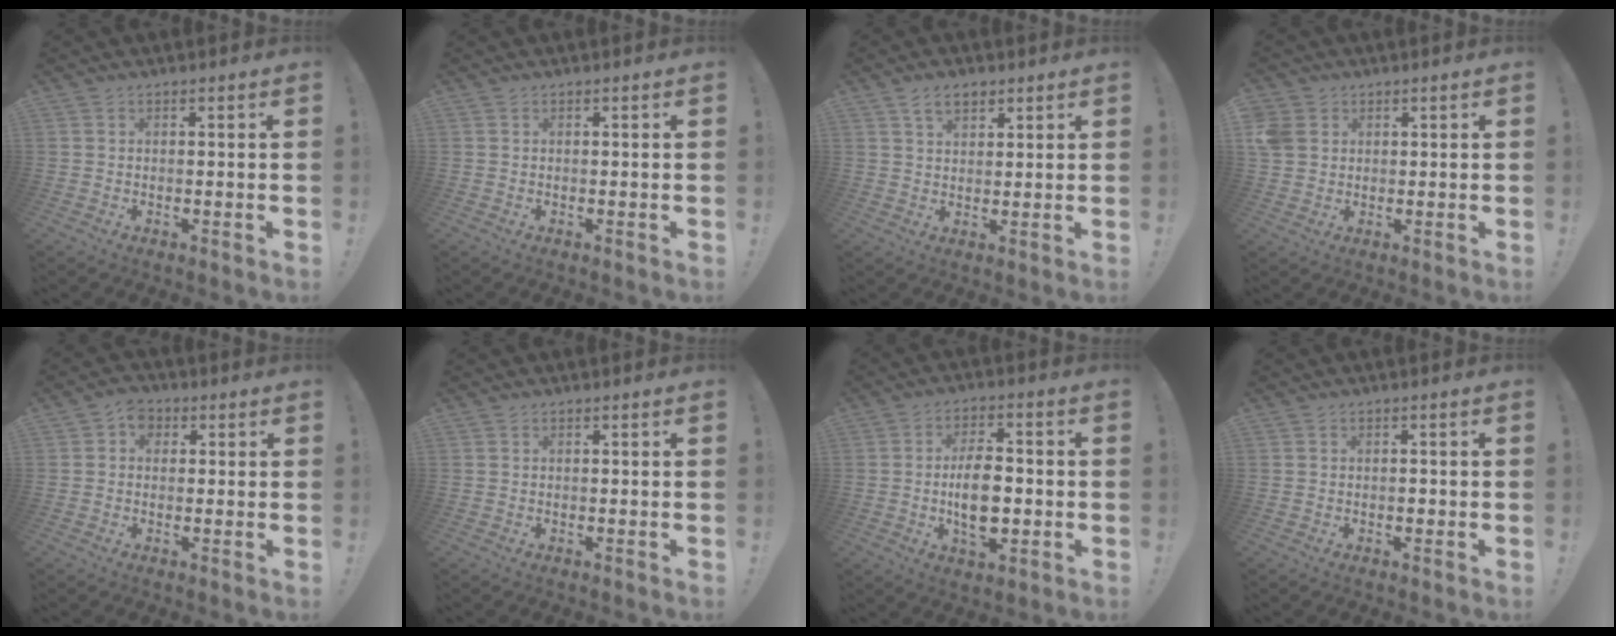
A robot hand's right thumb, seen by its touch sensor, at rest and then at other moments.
{"total": 0.0}
{"total": 5.5, "force": [3.3, 3.1, 3.0], "torque": [-0.047, -0.009, 0.060]}
{"total": 5.8, "force": [1.8, 4.9, 2.5], "torque": [-0.055, 0.001, 0.036]}
{"total": 4.5, "force": [0.8, 3.7, 2.4], "torque": [-0.035, 0.003, 0.017]}
{"total": 0.0}
{"total": 11.6, "force": [-1.7, 6.8, 9.3], "torque": [-0.155, 0.000, -0.033]}
{"total": 1.1, "force": [-0.7, 0.6, 0.5], "torque": [-0.010, 0.003, -0.011]}